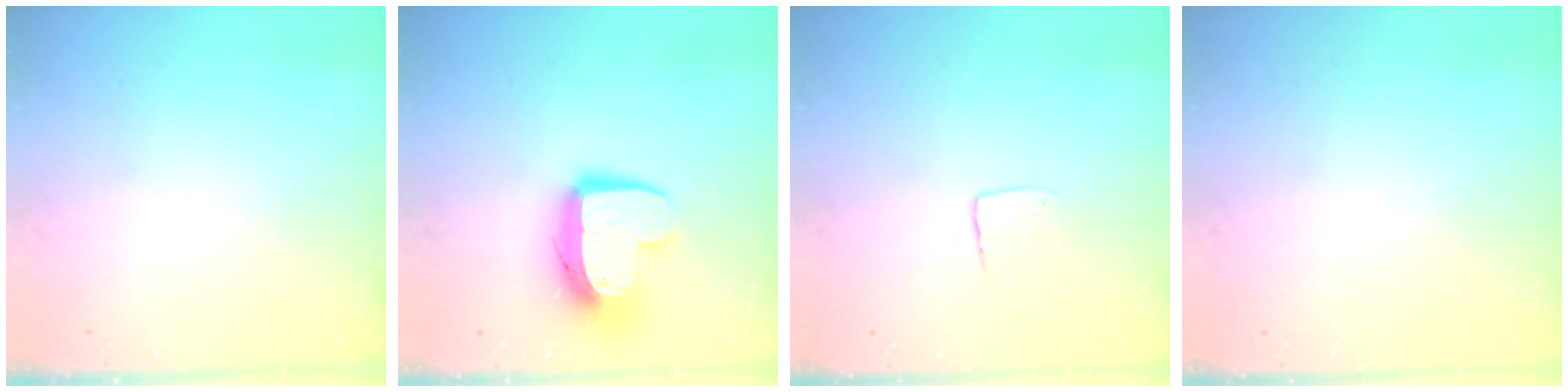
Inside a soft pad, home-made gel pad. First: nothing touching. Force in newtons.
{"total": 12.4, "press": 12.4, "slide": 1.0}
{"total": 5.3, "press": 5.3, "slide": 0.4}
{"total": 0.0}